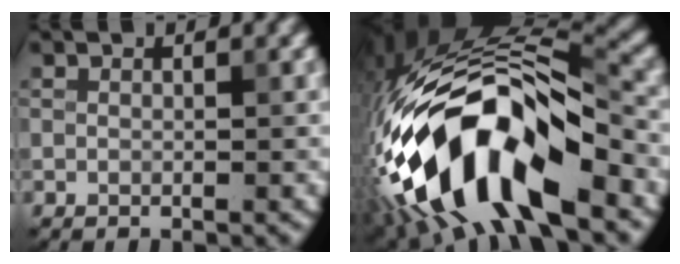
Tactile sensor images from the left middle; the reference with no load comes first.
{"total": 15.7, "force": [-6.2, 6.5, 12.8], "torque": [-0.225, 0.002, -0.105]}